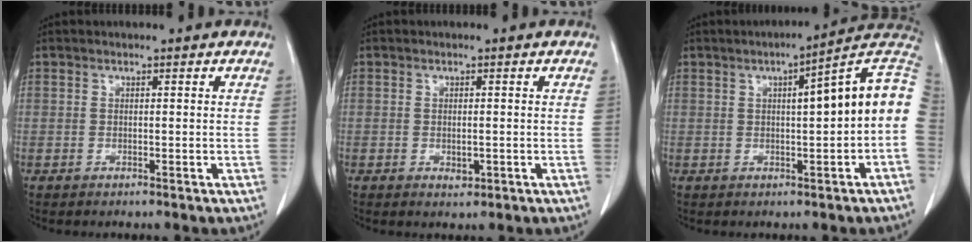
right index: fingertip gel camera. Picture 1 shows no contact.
{"total": 1.5, "force": [-0.4, 0.9, 1.1], "torque": [-0.015, -0.002, -0.001]}
{"total": 11.1, "force": [1.1, 0.9, 11.0], "torque": [-0.152, 0.030, 0.009]}